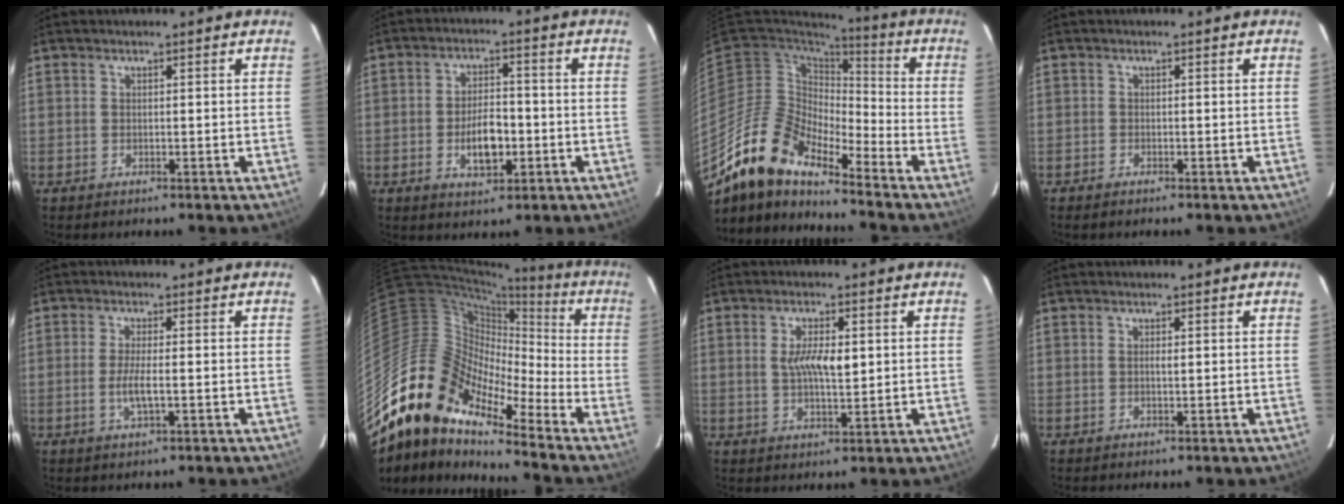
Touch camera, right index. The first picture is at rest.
{"total": 7.5, "force": [-2.3, 3.8, 6.1], "torque": [-0.113, 0.008, -0.032]}
{"total": 15.3, "force": [-12.9, 4.5, 6.8], "torque": [-0.118, -0.009, -0.258]}
{"total": 0.7, "force": [-0.6, 0.2, 0.1], "torque": [-0.006, -0.001, -0.014]}
{"total": 3.0, "force": [-1.0, 0.3, 2.8], "torque": [-0.055, -0.003, -0.018]}
{"total": 16.5, "force": [-12.7, 6.2, 8.5], "torque": [-0.124, -0.008, -0.259]}
{"total": 5.5, "force": [0.7, 2.0, 5.1], "torque": [-0.091, 0.002, 0.014]}
{"total": 0.8, "force": [0.0, 0.1, 0.8], "torque": [-0.014, 0.003, -0.001]}